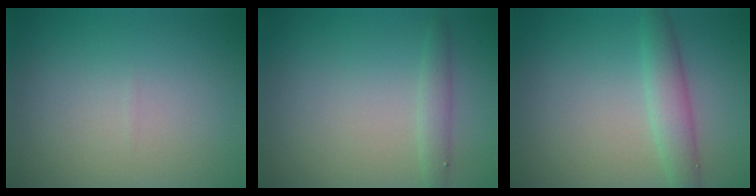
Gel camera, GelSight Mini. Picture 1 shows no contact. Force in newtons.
{"total": 1.5, "press": 1.5, "slide": 0.1}
{"total": 2.9, "press": 2.9, "slide": 0.1}